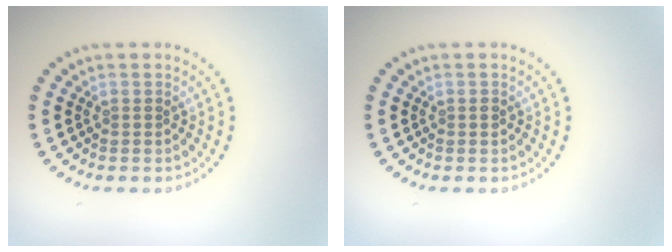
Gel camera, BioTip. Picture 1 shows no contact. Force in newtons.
{"total": 0.6, "press": 0.6, "slide": 0.1}